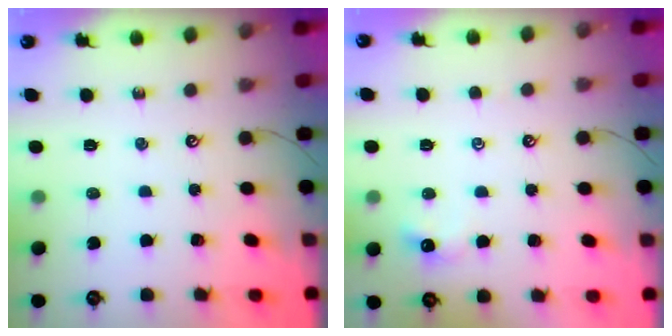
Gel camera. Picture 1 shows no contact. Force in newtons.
{"total": 0.7, "press": 0.6, "slide": 0.4}